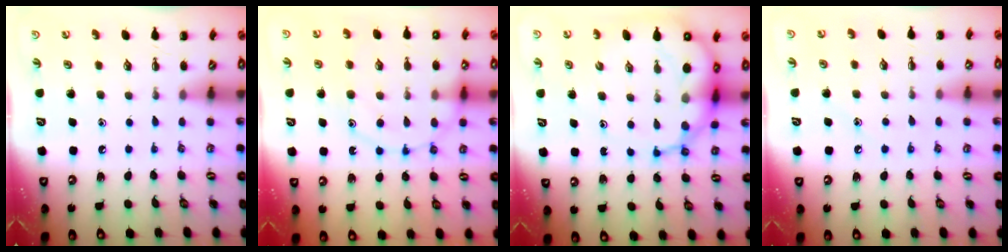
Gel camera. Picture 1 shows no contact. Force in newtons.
{"total": 13.1, "press": 13.0, "slide": 1.4}
{"total": 13.1, "press": 12.6, "slide": 3.8}
{"total": 7.9, "press": 7.5, "slide": 2.3}